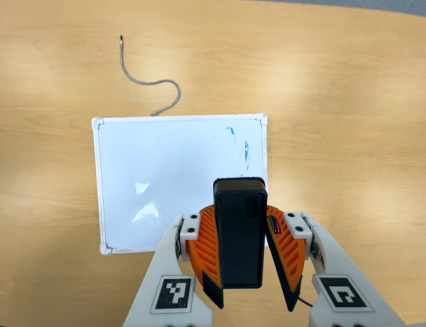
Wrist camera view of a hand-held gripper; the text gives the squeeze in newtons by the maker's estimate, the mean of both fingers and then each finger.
{"total": 8.2, "left": 8.0, "right": 8.4}